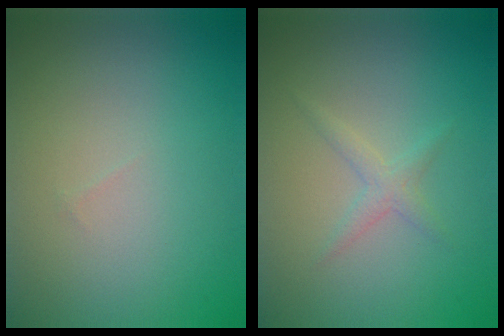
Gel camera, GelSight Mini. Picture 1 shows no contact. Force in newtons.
{"total": 1.3, "press": 1.3, "slide": 0.1}